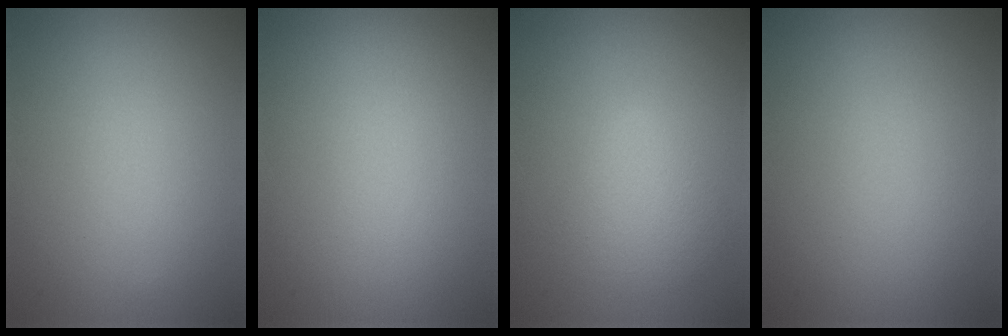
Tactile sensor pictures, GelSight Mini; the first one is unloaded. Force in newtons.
{"total": 0.0}
{"total": 2.6, "press": 2.5, "slide": 0.1}
{"total": 0.0}